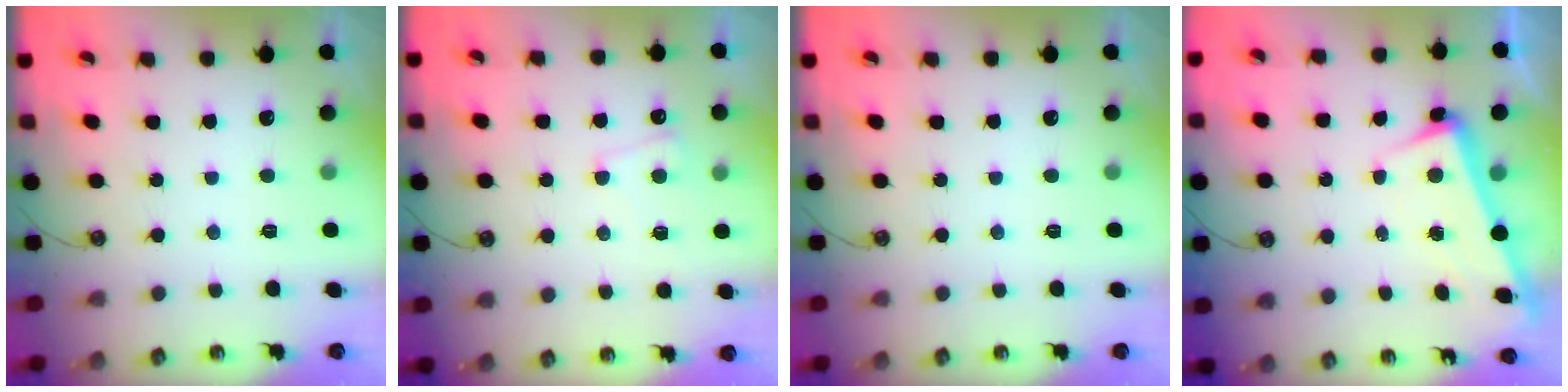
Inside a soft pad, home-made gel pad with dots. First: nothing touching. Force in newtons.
{"total": 2.3, "press": 2.3, "slide": 0.5}
{"total": 0.0}
{"total": 3.4, "press": 3.2, "slide": 1.2}